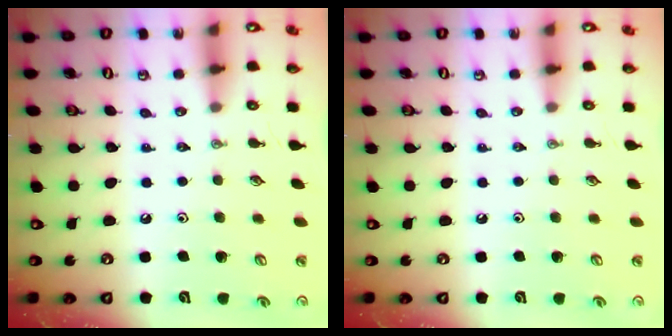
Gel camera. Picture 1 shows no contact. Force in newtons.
{"total": 0.0}